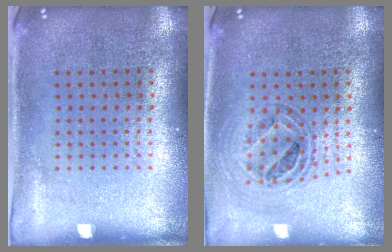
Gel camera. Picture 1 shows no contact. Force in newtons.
{"total": 0.9, "press": 0.9, "slide": 0.1}